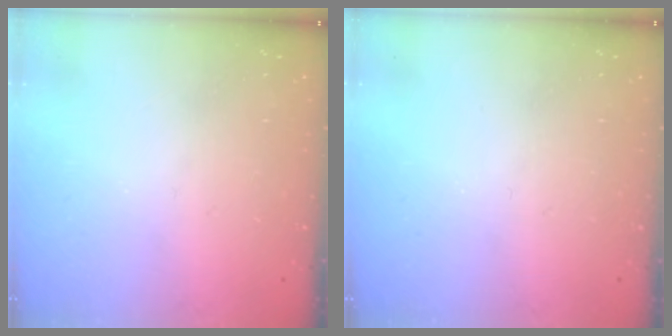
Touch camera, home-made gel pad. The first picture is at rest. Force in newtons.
{"total": 0.0}